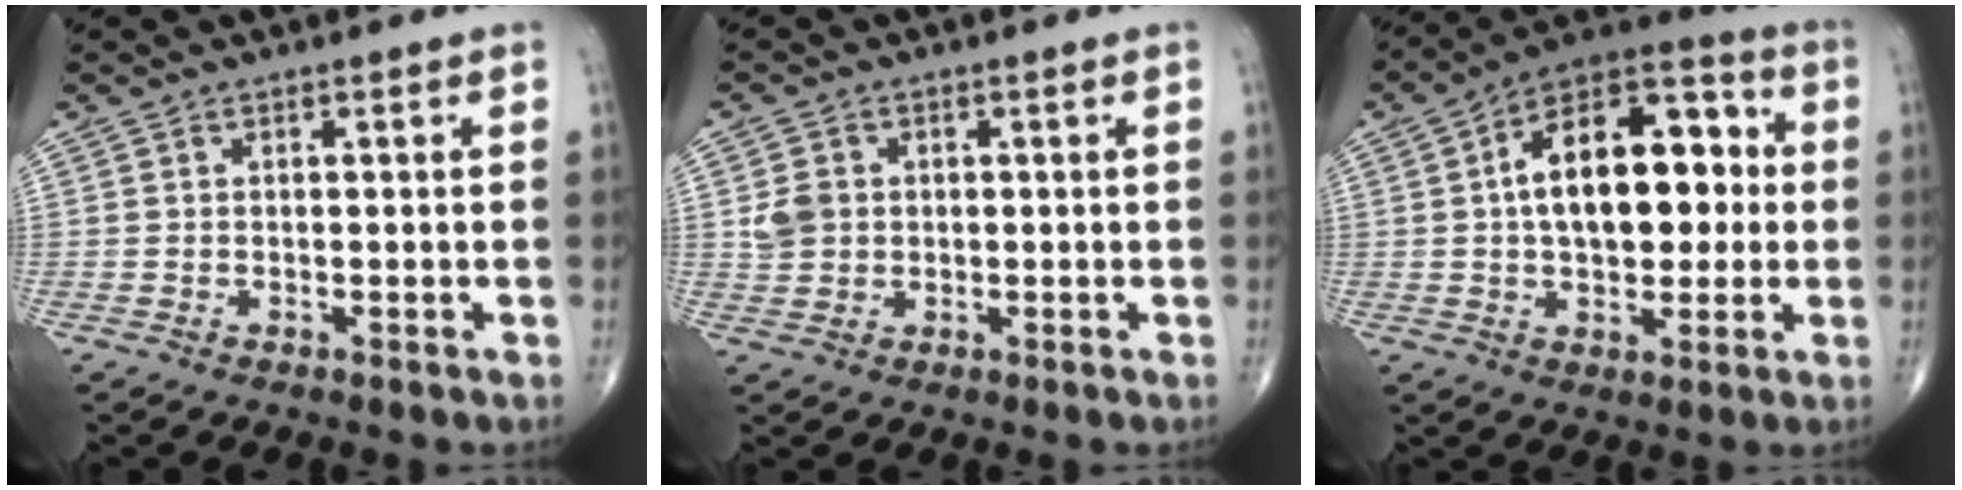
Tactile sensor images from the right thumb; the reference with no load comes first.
{"total": 3.9, "force": [0.5, 3.4, 1.9], "torque": [-0.025, 0.005, 0.013]}
{"total": 19.4, "force": [1.8, 10.8, 16.1], "torque": [-0.220, 0.030, 0.023]}